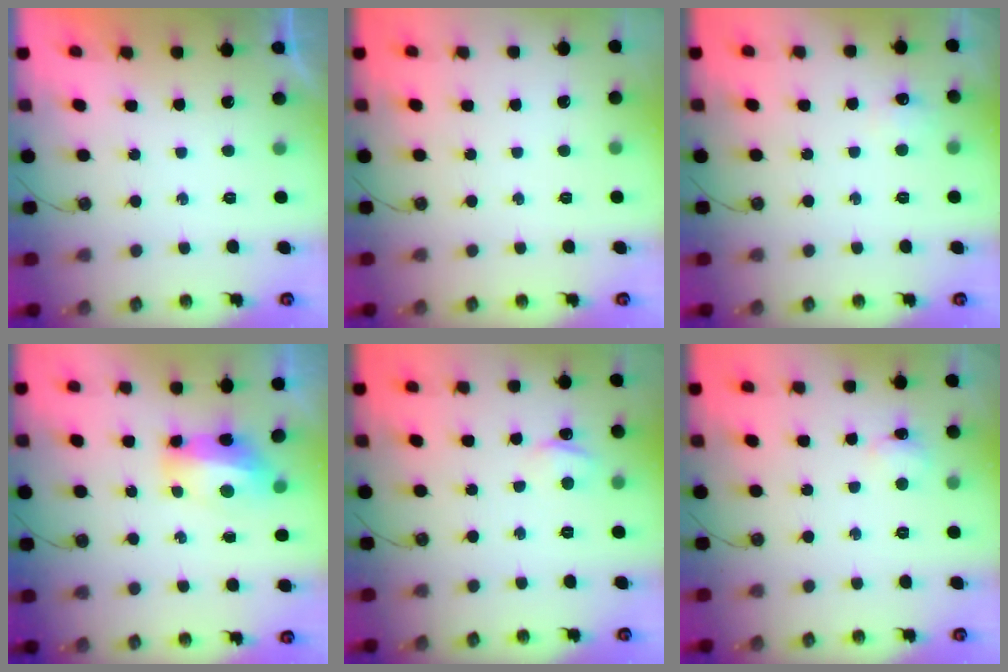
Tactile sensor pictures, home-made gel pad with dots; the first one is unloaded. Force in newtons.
{"total": 0.0}
{"total": 5.5, "press": 5.5, "slide": 0.8}
{"total": 8.0, "press": 7.9, "slide": 0.9}
{"total": 2.8, "press": 2.7, "slide": 0.4}
{"total": 2.7, "press": 2.6, "slide": 0.7}